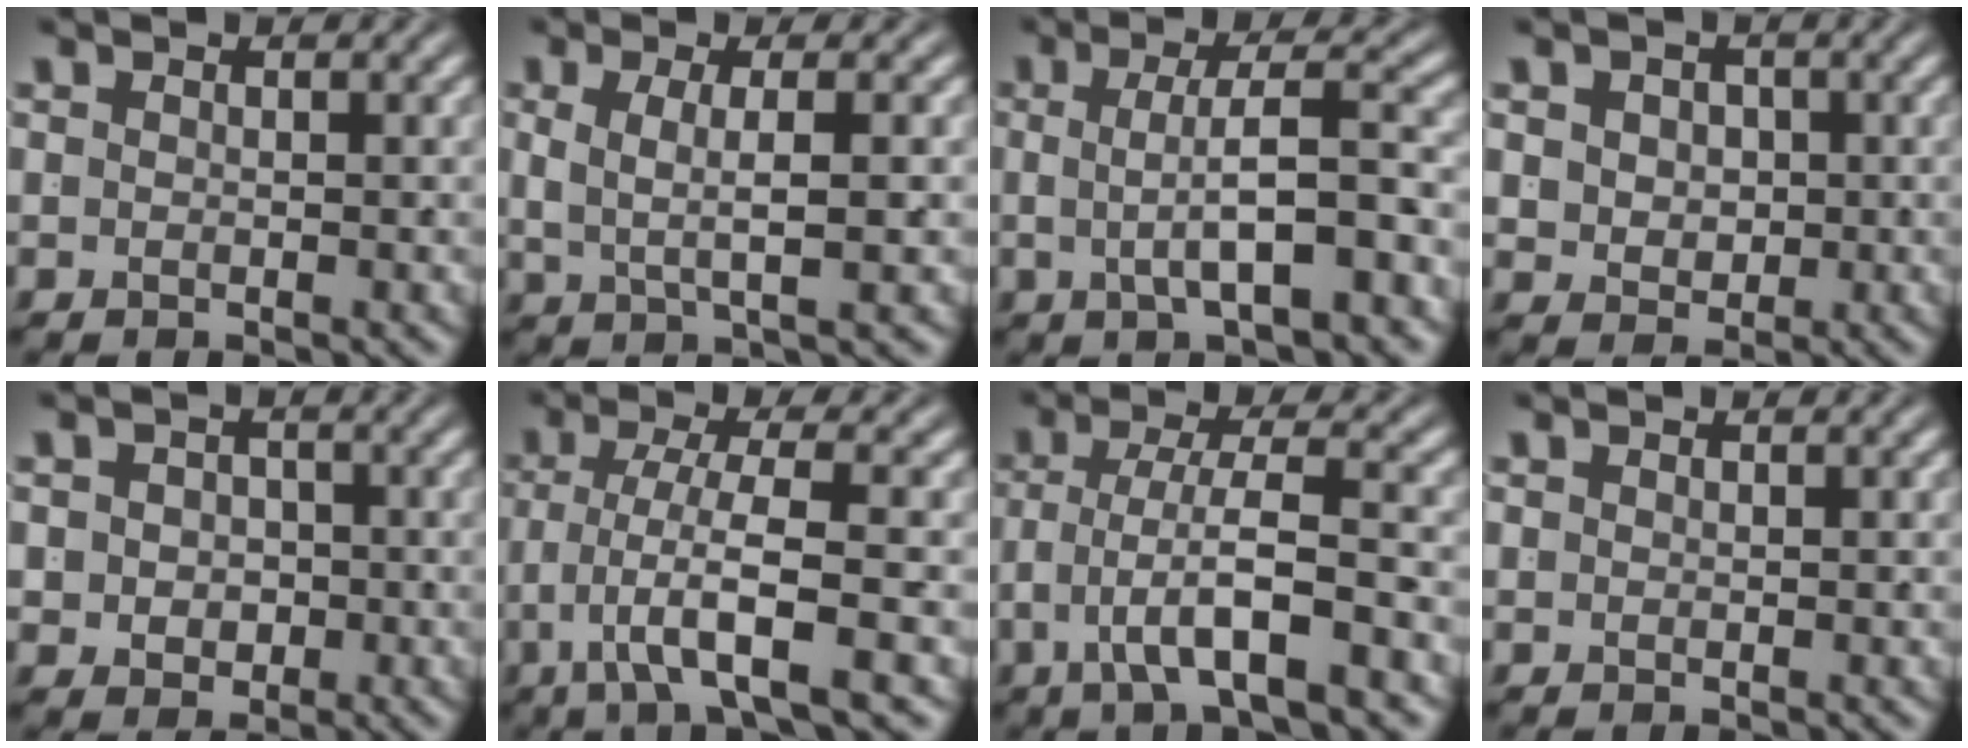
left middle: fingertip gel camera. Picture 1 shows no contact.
{"total": 3.5, "force": [0.8, 0.6, 3.3], "torque": [-0.060, -0.006, 0.021]}
{"total": 4.5, "force": [-1.2, 0.8, 4.3], "torque": [-0.059, -0.001, -0.011]}
{"total": 3.3, "force": [0.5, 2.9, 1.7], "torque": [-0.033, -0.014, 0.019]}
{"total": 4.1, "force": [-0.7, 3.6, 1.8], "torque": [-0.028, -0.014, -0.007]}
{"total": 5.6, "force": [-2.3, 1.3, 4.9], "torque": [-0.097, -0.024, -0.029]}
{"total": 5.1, "force": [-1.8, 1.6, 4.5], "torque": [-0.089, -0.014, -0.023]}
{"total": 0.0}